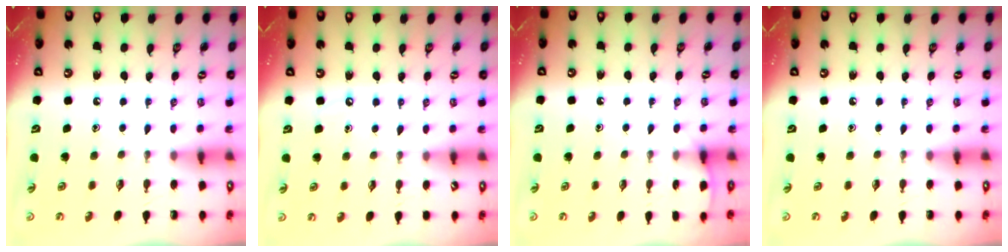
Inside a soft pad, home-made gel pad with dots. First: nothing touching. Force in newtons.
{"total": 2.9, "press": 2.8, "slide": 0.5}
{"total": 3.6, "press": 3.6, "slide": 0.5}
{"total": 0.0}